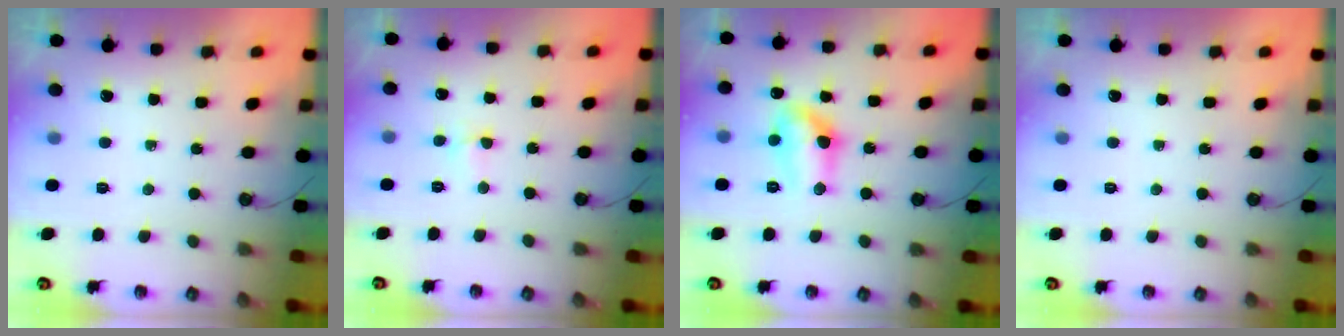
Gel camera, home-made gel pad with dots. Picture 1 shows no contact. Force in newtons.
{"total": 2.1, "press": 2.1, "slide": 0.5}
{"total": 11.7, "press": 11.7, "slide": 1.0}
{"total": 0.0}